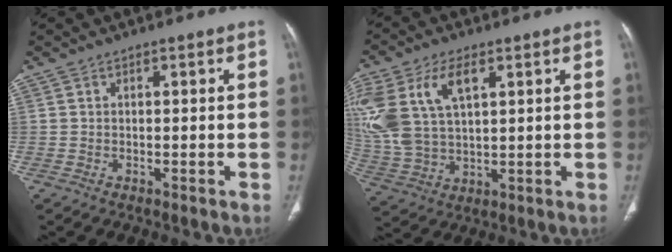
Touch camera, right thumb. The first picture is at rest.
{"total": 17.1, "force": [6.2, 9.5, 12.7], "torque": [-0.291, -0.003, 0.125]}